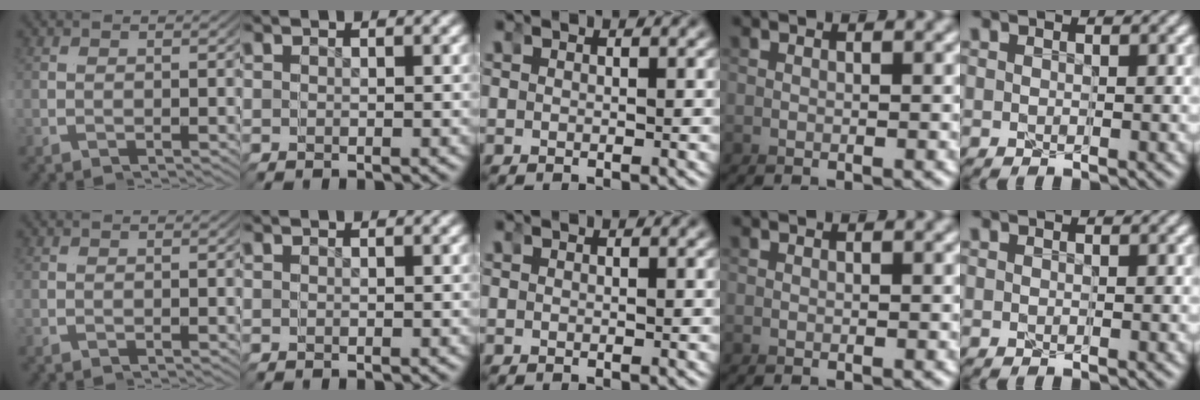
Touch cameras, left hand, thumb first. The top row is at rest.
{}